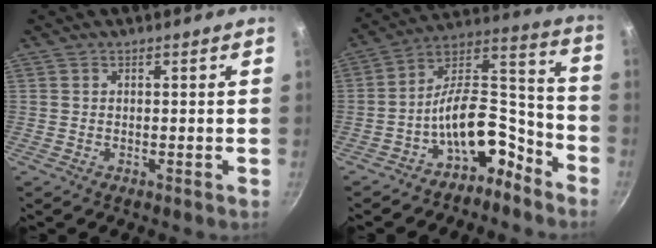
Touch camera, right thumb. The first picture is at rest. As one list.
[{"total": 14.2, "force": [-8.3, 7.4, 8.9], "torque": [-0.098, 0.115, -0.142]}]